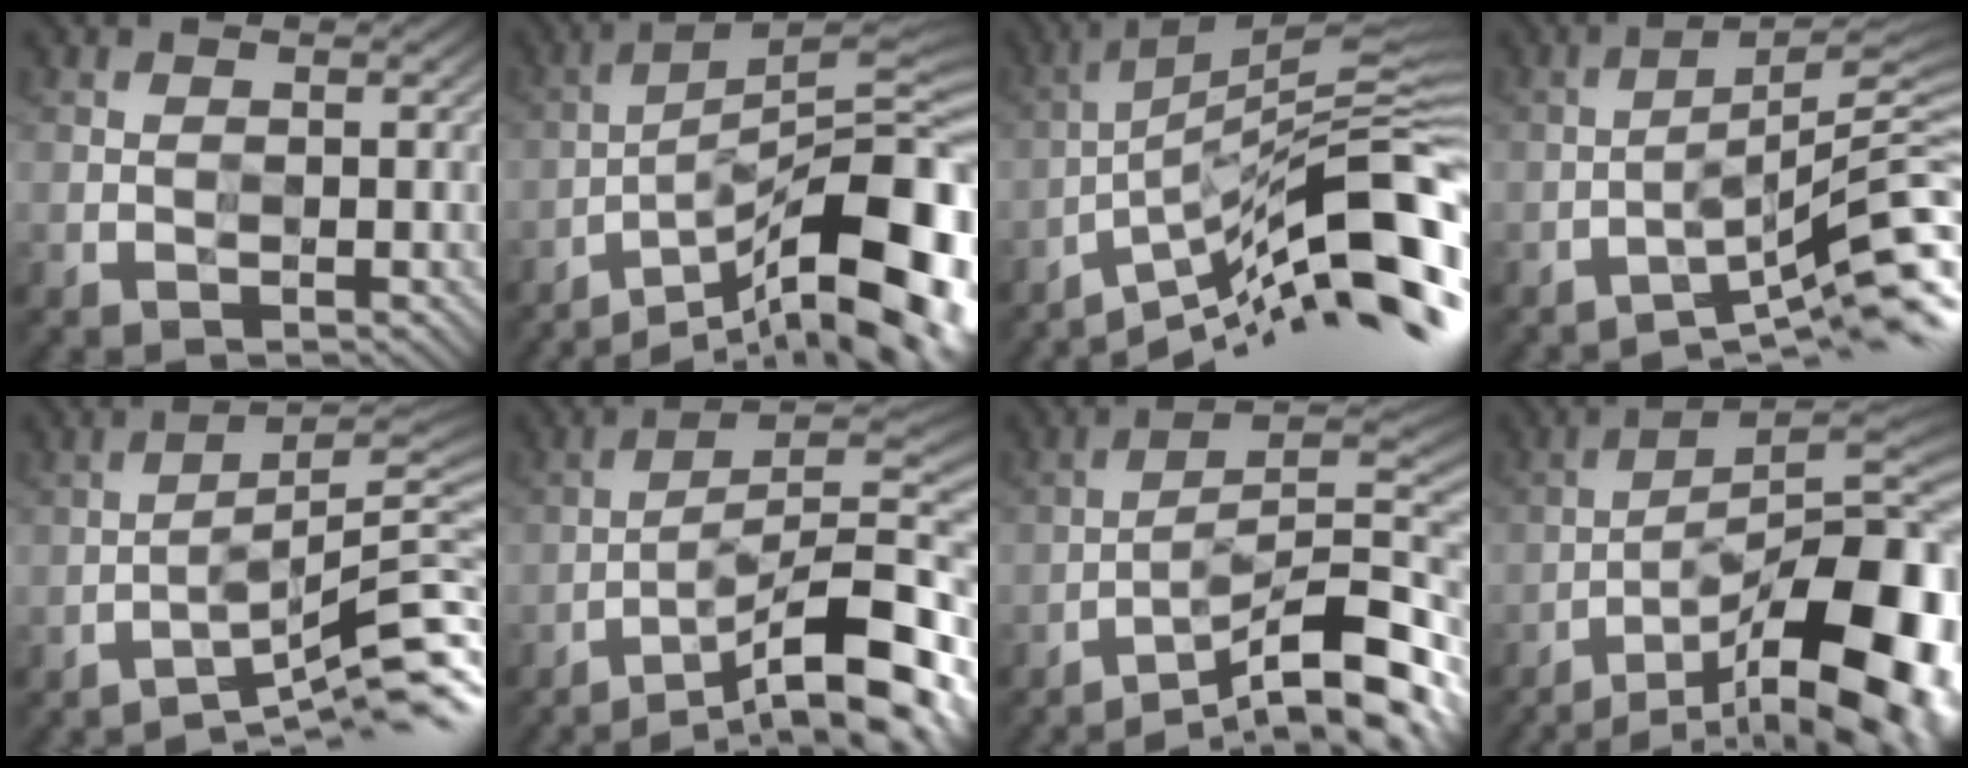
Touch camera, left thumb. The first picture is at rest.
{"total": 14.8, "force": [-10.0, 2.8, 10.6], "torque": [-0.147, 0.016, -0.167]}
{"total": 14.6, "force": [-8.8, 2.2, 11.5], "torque": [-0.183, 0.021, -0.155]}
{"total": 8.6, "force": [-5.8, 0.3, 6.3], "torque": [-0.081, 0.026, -0.102]}
{"total": 8.5, "force": [-5.7, 0.3, 6.3], "torque": [-0.087, 0.017, -0.100]}
{"total": 14.8, "force": [-9.7, 3.1, 10.7], "torque": [-0.151, 0.008, -0.158]}
{"total": 13.8, "force": [-9.9, 2.5, 9.4], "torque": [-0.131, 0.013, -0.160]}
{"total": 16.8, "force": [-10.9, 4.6, 11.9], "torque": [-0.145, 0.001, -0.166]}